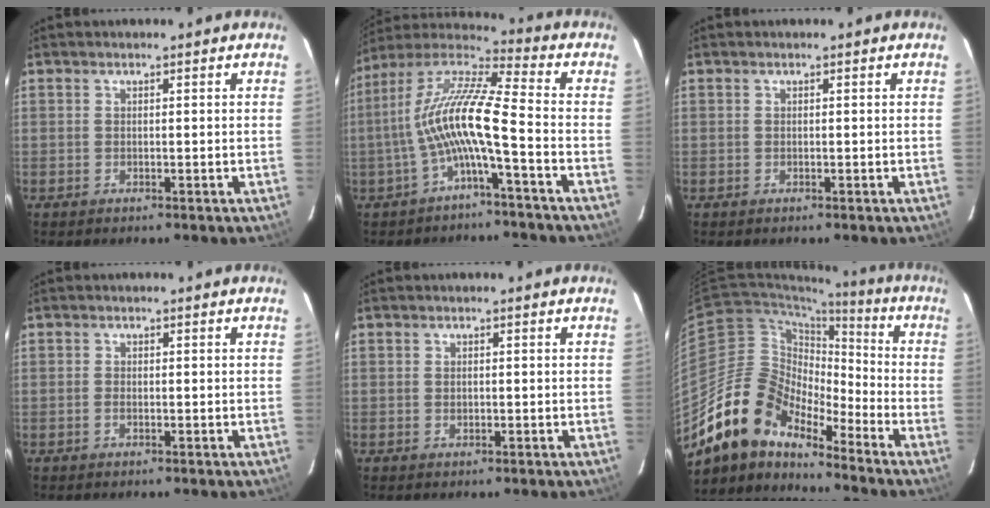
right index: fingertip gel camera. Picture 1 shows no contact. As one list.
[{"total": 12.5, "force": [-3.3, 1.0, 12.0], "torque": [-0.238, 0.014, -0.067]}, {"total": 0.0}, {"total": 1.1, "force": [-0.4, 0.6, 0.8], "torque": [-0.019, 0.001, -0.008]}, {"total": 0.9, "force": [-0.1, 0.7, 0.5], "torque": [-0.008, 0.000, -0.001]}, {"total": 15.3, "force": [-13.0, 5.9, 5.5], "torque": [-0.100, 0.014, -0.249]}]